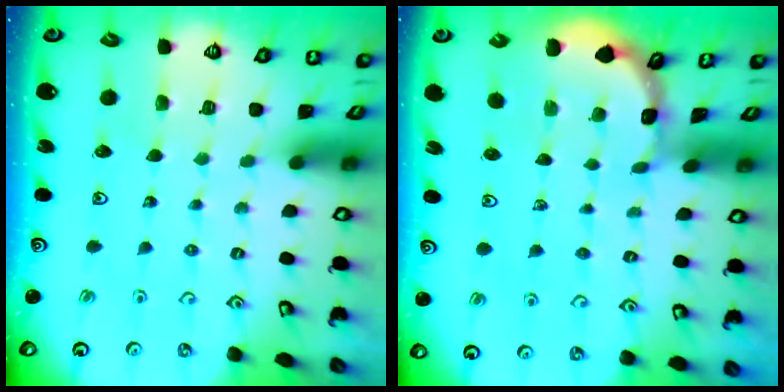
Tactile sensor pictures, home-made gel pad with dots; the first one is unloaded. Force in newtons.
{"total": 1.3, "press": 1.3, "slide": 0.1}